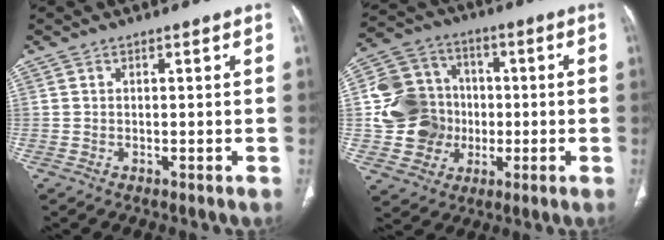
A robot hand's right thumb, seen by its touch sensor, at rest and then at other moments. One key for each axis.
{"total": 16.0, "fx": -0.7, "fy": 14.1, "fz": 7.5, "tx": -0.118, "ty": 0.026, "tz": -0.004}